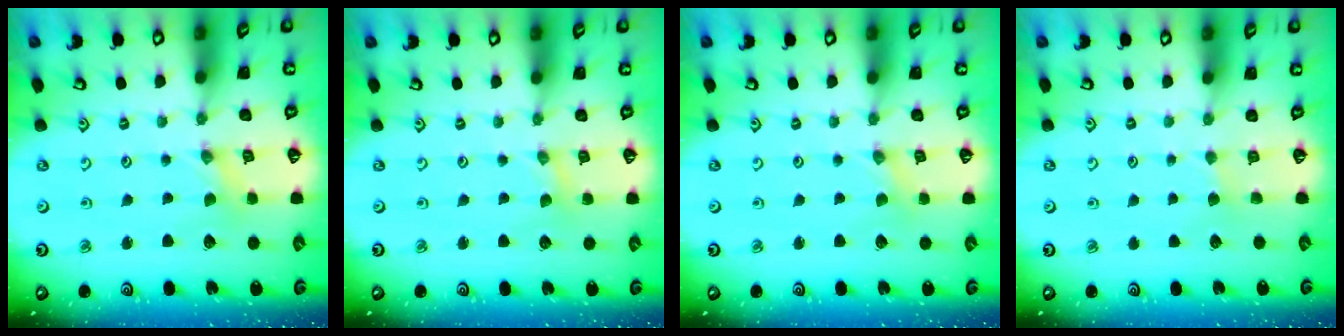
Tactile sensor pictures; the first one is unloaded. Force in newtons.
{"total": 0.7, "press": 0.6, "slide": 0.2}
{"total": 0.0}
{"total": 1.9, "press": 1.9, "slide": 0.3}